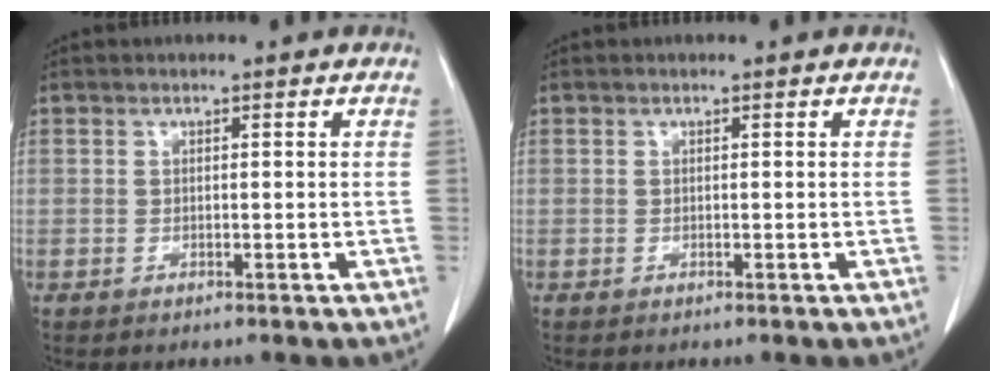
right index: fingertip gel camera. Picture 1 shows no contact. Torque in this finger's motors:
{"motor_torque": [0.00, 0.00, 0.00, 0.00]}